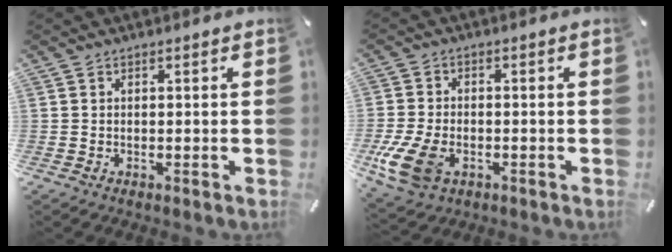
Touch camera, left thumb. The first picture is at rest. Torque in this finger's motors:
{"motor_torque": [1.39, 1.90, 0.58, -0.57, 0.13]}